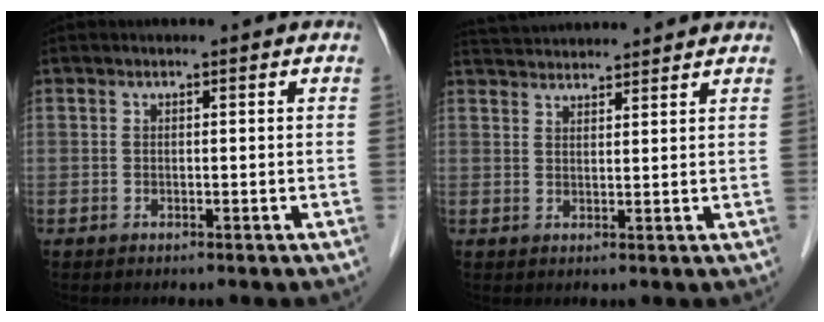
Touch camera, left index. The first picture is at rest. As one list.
[{"total": 9.2, "force": [9.0, 0.2, 2.3], "torque": [-0.046, 0.038, 0.137]}]